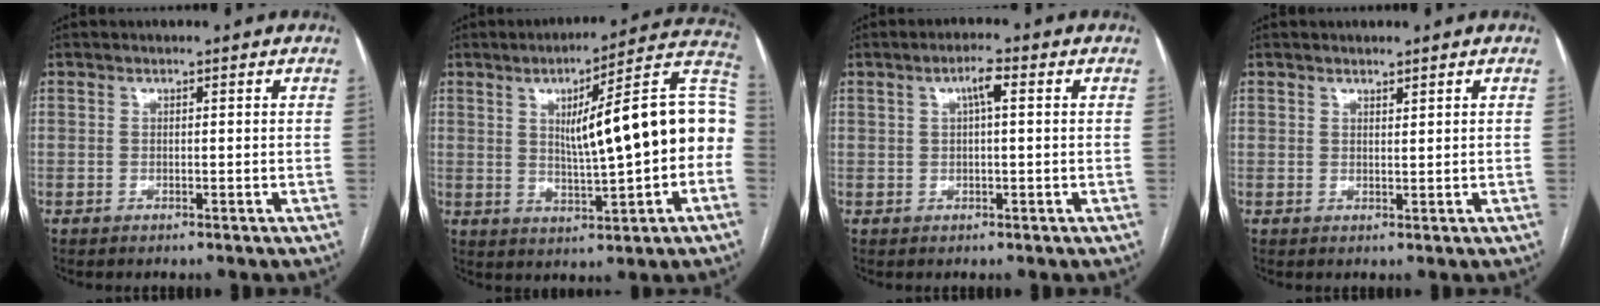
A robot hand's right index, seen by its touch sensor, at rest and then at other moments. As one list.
[{"total": 17.4, "force": [0.8, 2.3, 17.3], "torque": [-0.235, 0.037, 0.012]}, {"total": 2.8, "force": [0.9, 0.5, 2.6], "torque": [-0.044, 0.011, 0.014]}, {"total": 0.9, "force": [0.9, 0.1, 0.1], "torque": [-0.001, -0.004, 0.016]}]